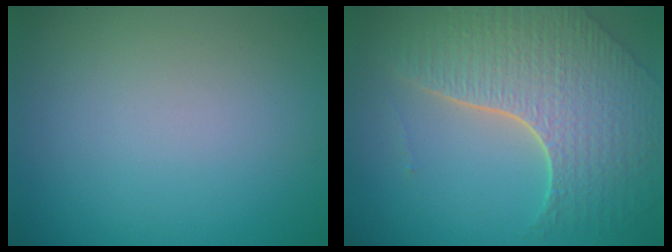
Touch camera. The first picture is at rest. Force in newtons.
{"total": 7.8, "press": 5.6, "slide": 5.4}